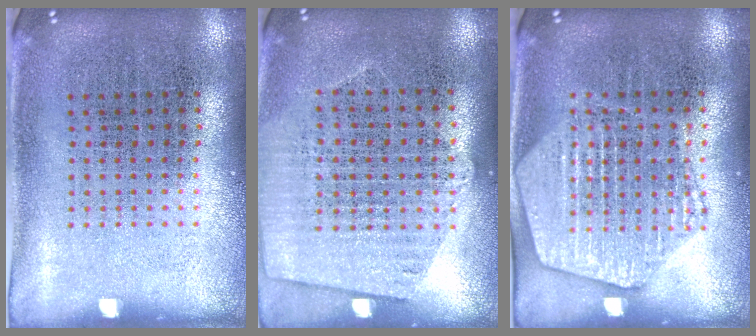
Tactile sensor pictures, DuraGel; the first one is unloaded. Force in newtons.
{"total": 1.1, "press": 1.0, "slide": 0.5}
{"total": 1.9, "press": 1.9, "slide": 0.3}